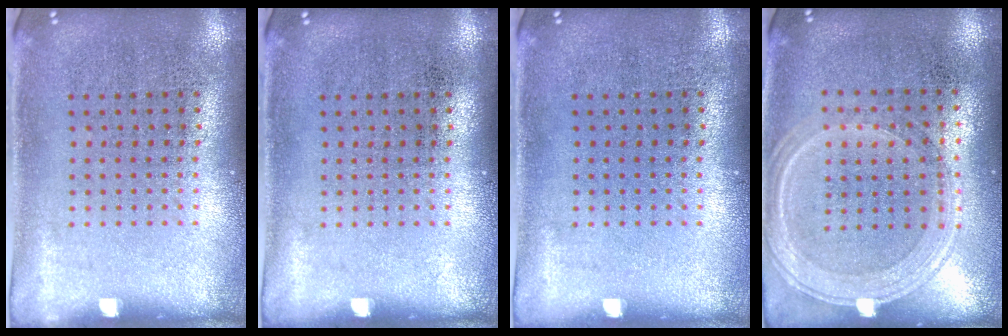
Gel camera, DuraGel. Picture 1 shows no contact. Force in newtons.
{"total": 0.0}
{"total": 0.0}
{"total": 1.3, "press": 1.2, "slide": 0.3}